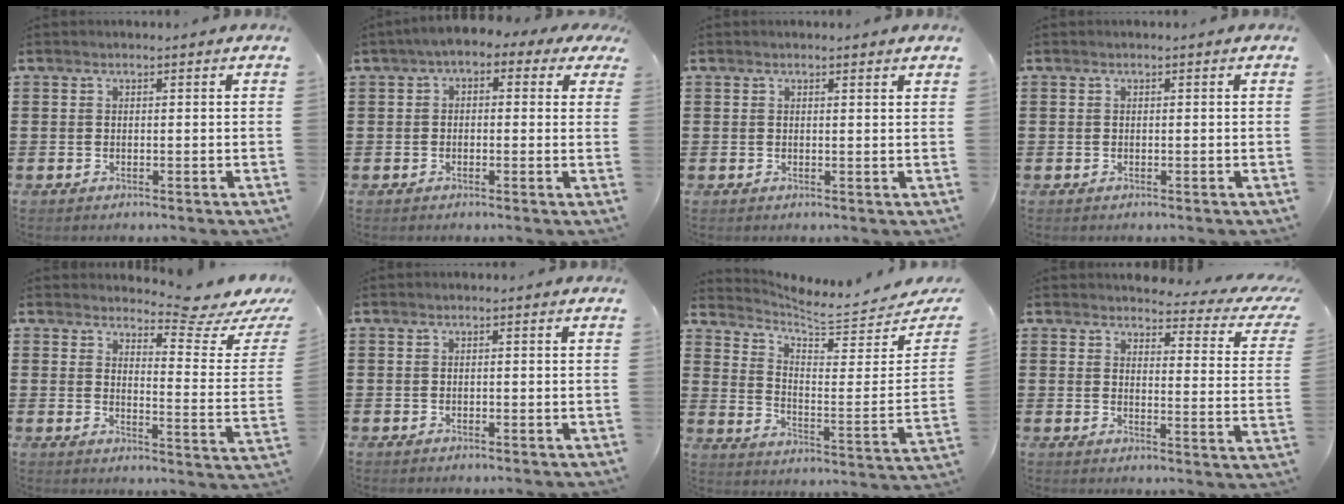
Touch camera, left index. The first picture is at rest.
{"total": 2.5, "force": [-0.4, 1.4, 2.0], "torque": [-0.040, 0.010, -0.013]}
{"total": 0.9, "force": [0.7, 0.0, 0.5], "torque": [-0.003, -0.006, 0.013]}
{"total": 0.0}
{"total": 6.5, "force": [5.8, 0.4, 2.9], "torque": [-0.050, -0.045, 0.095]}
{"total": 0.0}
{"total": 5.4, "force": [5.1, 0.2, 1.6], "torque": [-0.054, -0.056, 0.081]}
{"total": 3.4, "force": [3.0, 0.6, 1.4], "torque": [-0.030, -0.025, 0.045]}